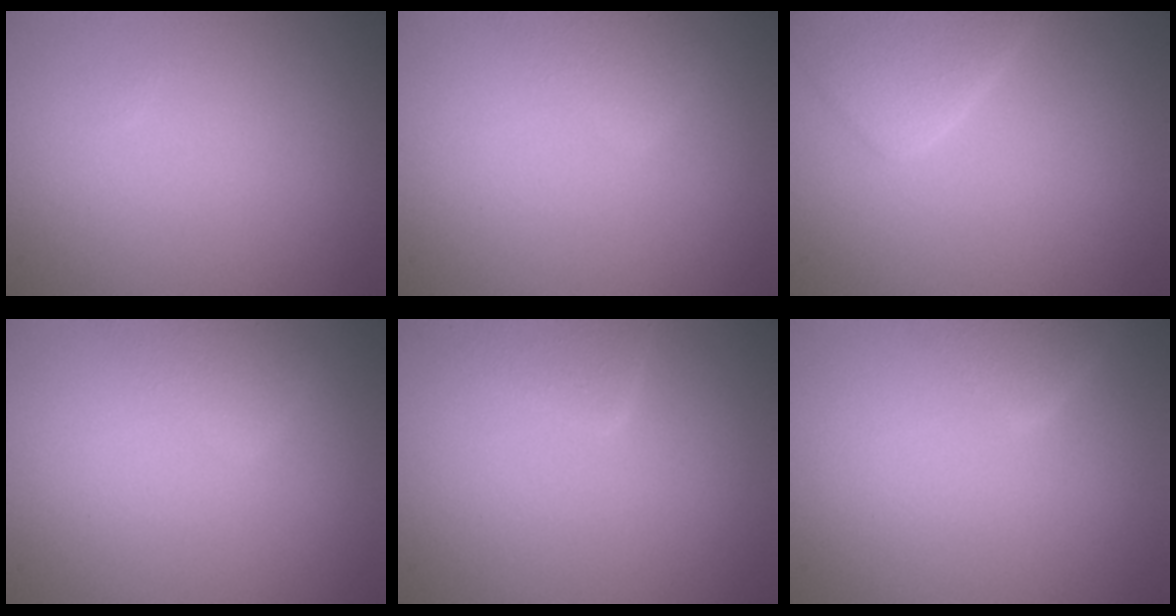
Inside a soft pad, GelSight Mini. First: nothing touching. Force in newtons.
{"total": 1.8, "press": 1.8, "slide": 0.1}
{"total": 3.2, "press": 3.2, "slide": 0.1}
{"total": 1.8, "press": 1.8, "slide": 0.1}
{"total": 1.9, "press": 1.9, "slide": 0.2}
{"total": 2.8, "press": 2.8, "slide": 0.1}